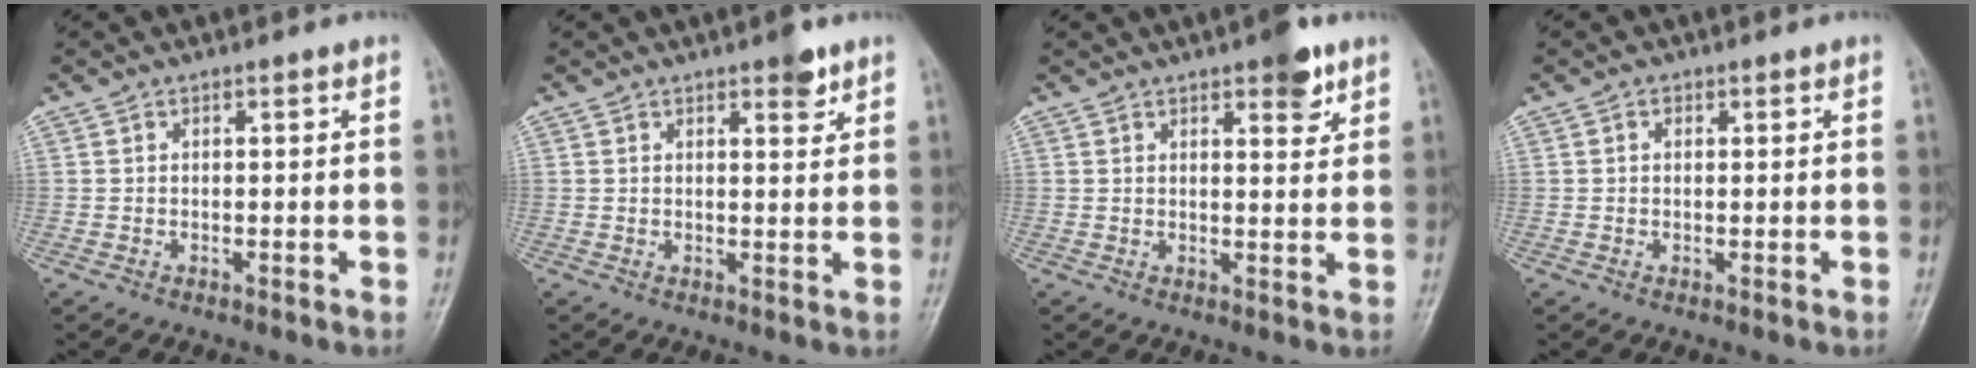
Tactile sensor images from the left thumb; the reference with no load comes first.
{"total": 3.2, "force": [2.2, 1.1, 2.1], "torque": [-0.017, -0.012, 0.028]}
{"total": 5.3, "force": [3.3, 2.0, 3.7], "torque": [-0.034, -0.016, 0.040]}
{"total": 0.9, "force": [0.3, 0.8, 0.4], "torque": [-0.002, 0.001, 0.003]}